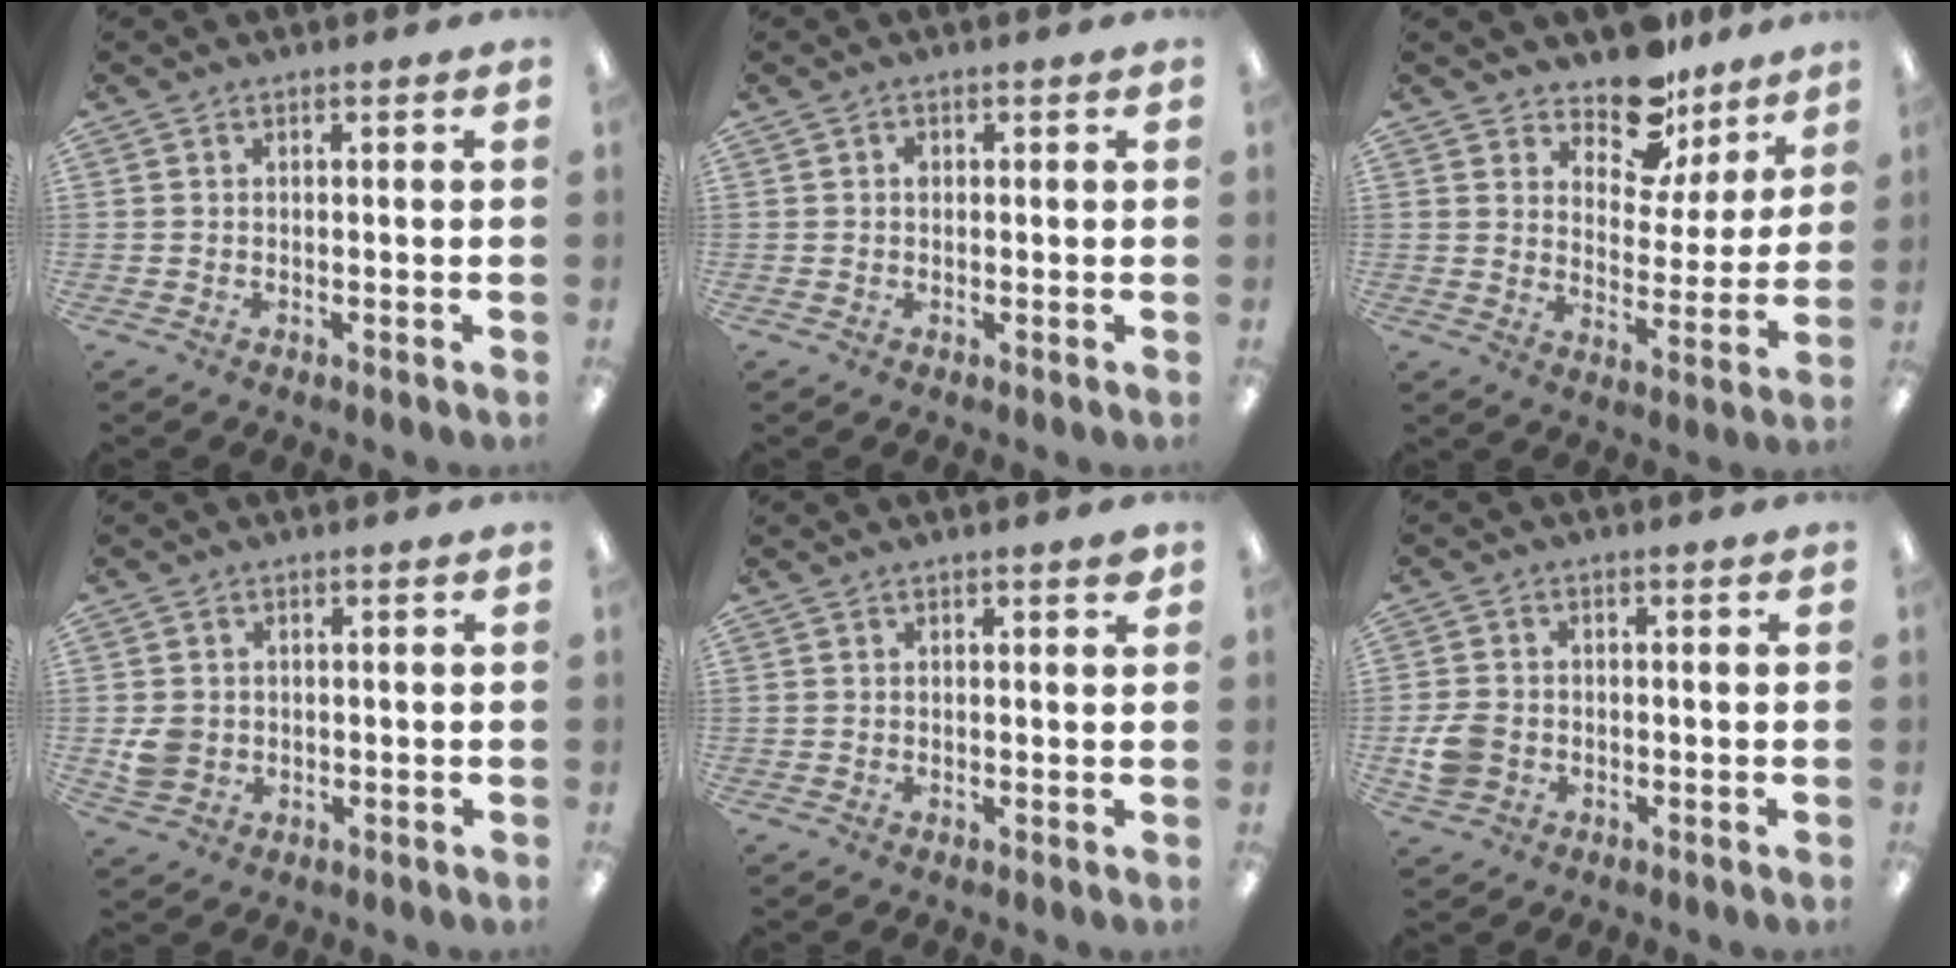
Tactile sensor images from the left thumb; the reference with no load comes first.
{"total": 1.3, "force": [0.3, 1.0, 0.8], "torque": [-0.017, 0.006, 0.004]}
{"total": 13.6, "force": [10.9, 6.3, 5.0], "torque": [-0.082, -0.077, 0.197]}
{"total": 4.2, "force": [0.1, 3.8, 1.7], "torque": [-0.024, 0.007, 0.006]}
{"total": 1.3, "force": [0.9, 0.4, 0.8], "torque": [-0.008, -0.001, 0.013]}
{"total": 6.0, "force": [-1.4, 4.9, 3.1], "torque": [-0.056, 0.009, -0.024]}